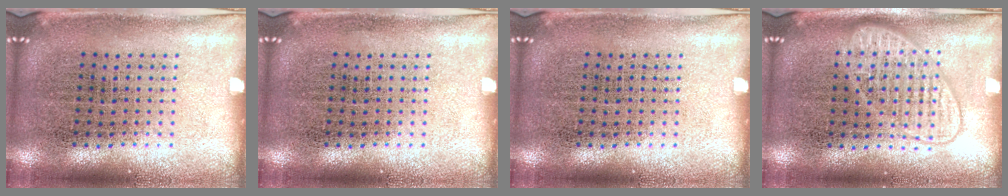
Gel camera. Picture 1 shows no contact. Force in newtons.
{"total": 0.0}
{"total": 0.0}
{"total": 1.8, "press": 1.8, "slide": 0.3}